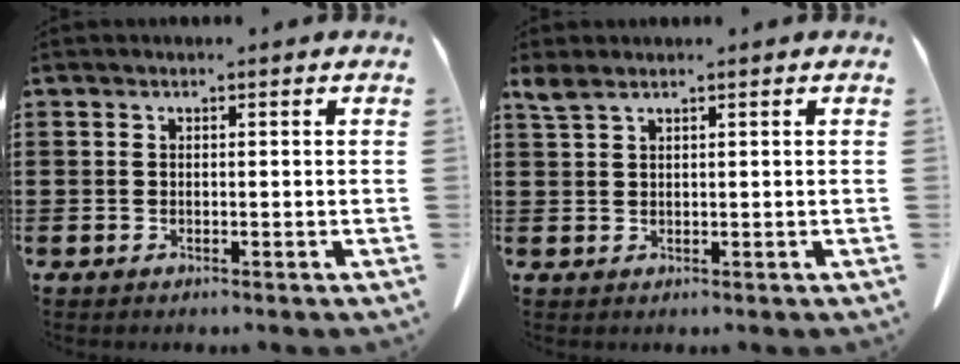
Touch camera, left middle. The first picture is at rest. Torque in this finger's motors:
{"motor_torque": [0.10, -0.03, 0.02, 0.02]}